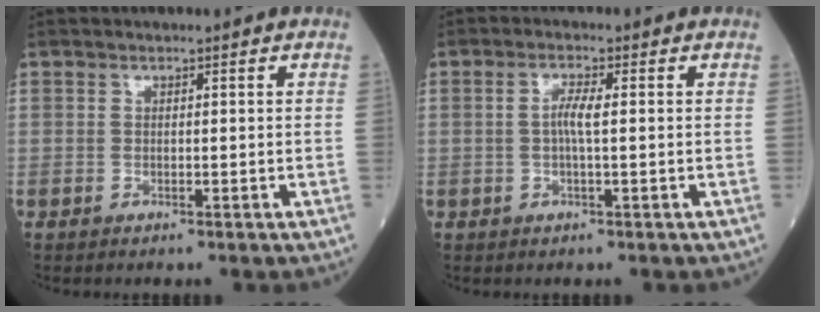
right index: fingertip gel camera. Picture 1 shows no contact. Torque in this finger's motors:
{"motor_torque": [0.05, 0.00, 0.04, 0.01]}